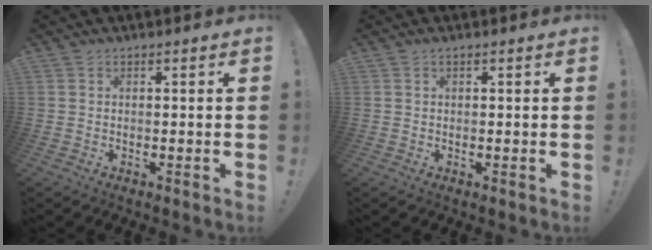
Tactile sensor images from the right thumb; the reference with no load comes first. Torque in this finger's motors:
{"motor_torque": [0.05, -0.23, 0.05, -0.07, 0.02]}